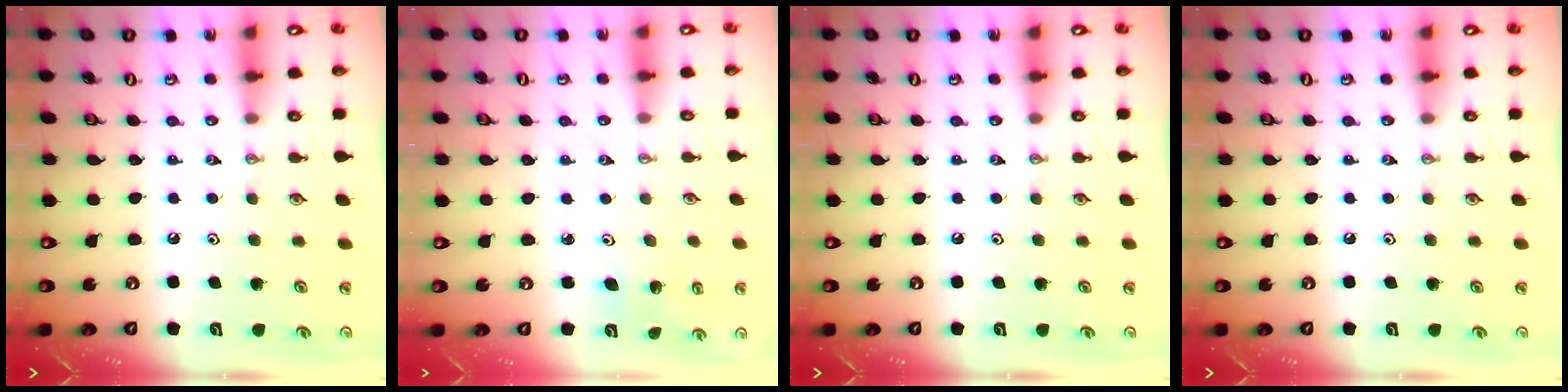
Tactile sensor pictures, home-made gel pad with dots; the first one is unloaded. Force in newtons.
{"total": 2.6, "press": 2.5, "slide": 0.9}
{"total": 0.0}
{"total": 0.0}